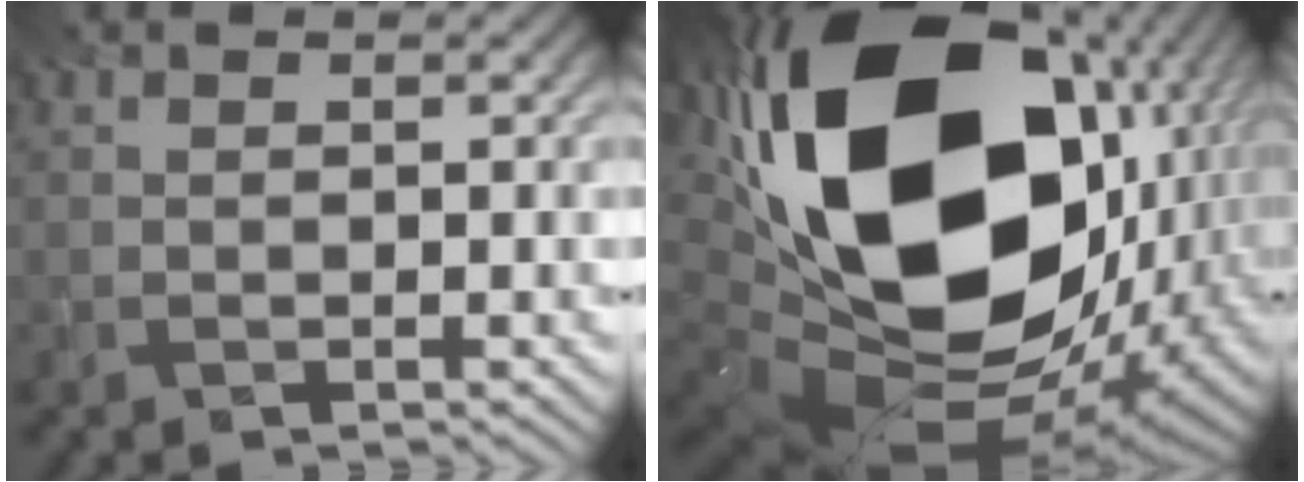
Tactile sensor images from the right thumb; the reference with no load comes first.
{"total": 23.9, "force": [3.0, 15.8, 17.7], "torque": [-0.378, -0.053, 0.081]}